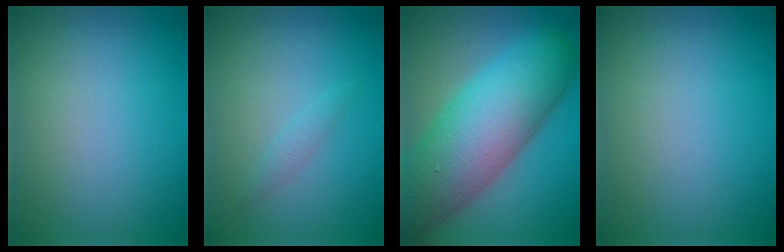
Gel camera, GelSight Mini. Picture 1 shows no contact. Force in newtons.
{"total": 0.9, "press": 0.9, "slide": 0.0}
{"total": 13.2, "press": 13.2, "slide": 0.4}
{"total": 0.0}